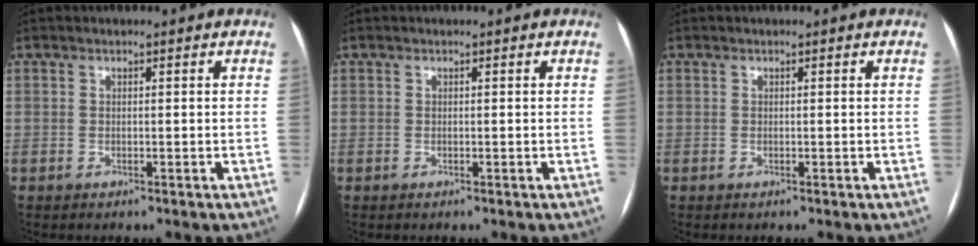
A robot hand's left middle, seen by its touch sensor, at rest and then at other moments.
{"total": 0.0}
{"total": 0.0}